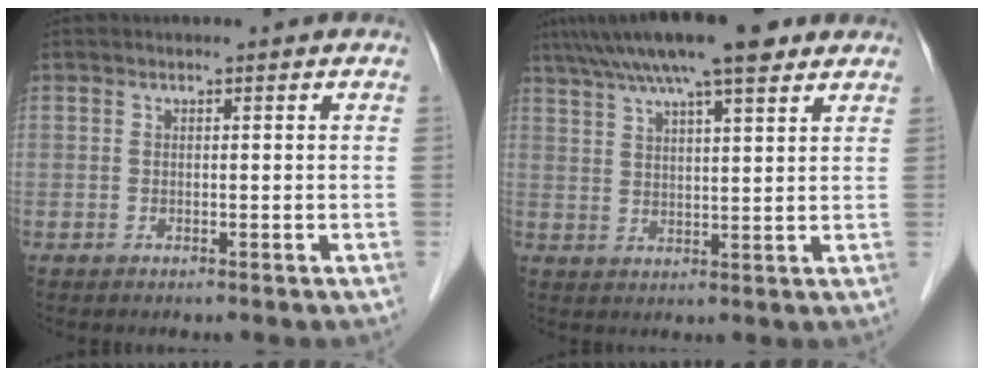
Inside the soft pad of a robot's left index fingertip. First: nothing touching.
{"total": 13.6, "force": [10.1, 1.8, 8.9], "torque": [-0.149, 0.032, 0.156]}